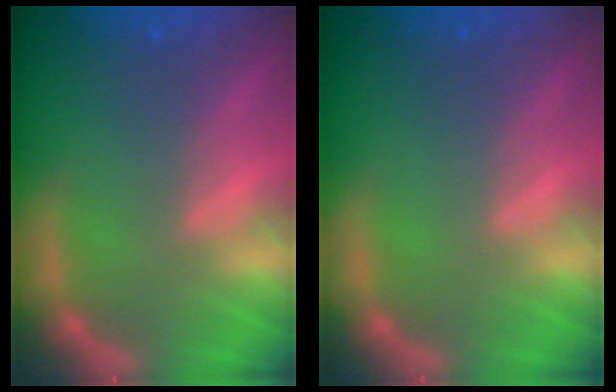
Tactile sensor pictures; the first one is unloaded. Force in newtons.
{"total": 0.0}